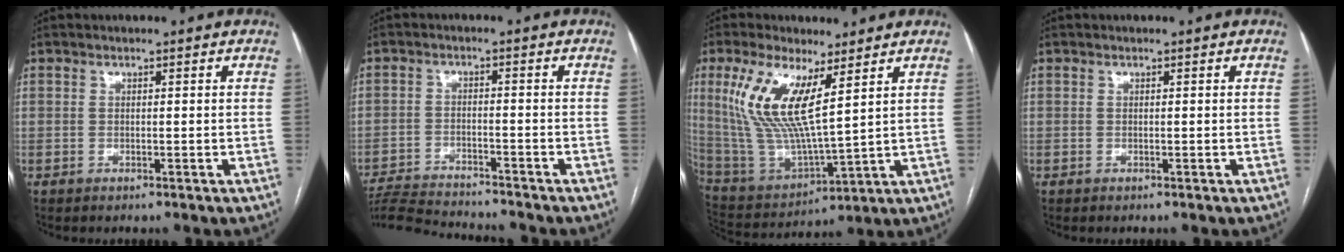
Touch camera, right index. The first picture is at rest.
{"total": 10.4, "force": [-10.0, 0.3, 2.7], "torque": [-0.045, -0.005, -0.169]}
{"total": 13.9, "force": [5.6, 3.4, 12.2], "torque": [-0.273, 0.000, 0.117]}
{"total": 0.0}